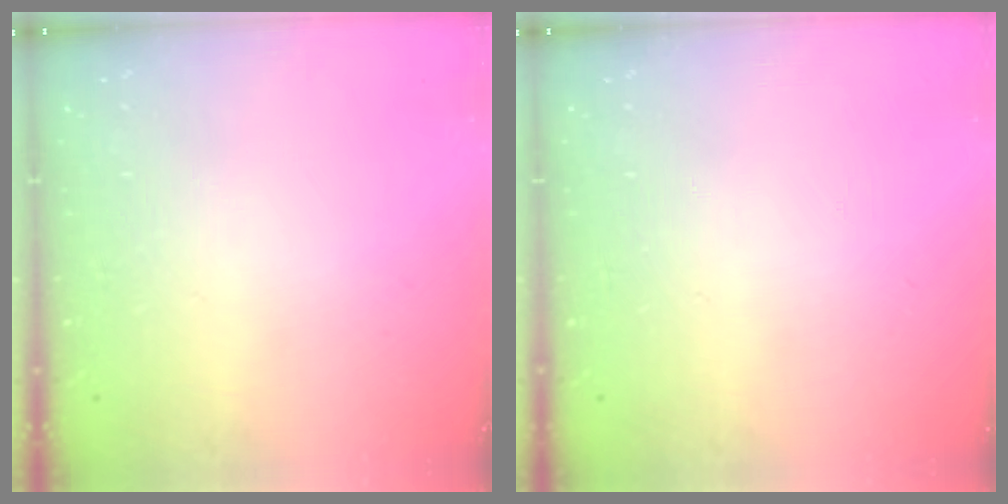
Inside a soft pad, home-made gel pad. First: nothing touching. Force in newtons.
{"total": 0.0}